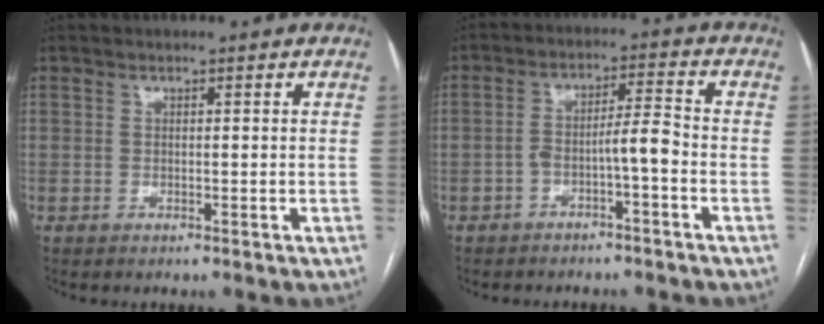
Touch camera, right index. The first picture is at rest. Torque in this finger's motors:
{"motor_torque": [0.42, -0.20, 0.26, 0.07]}